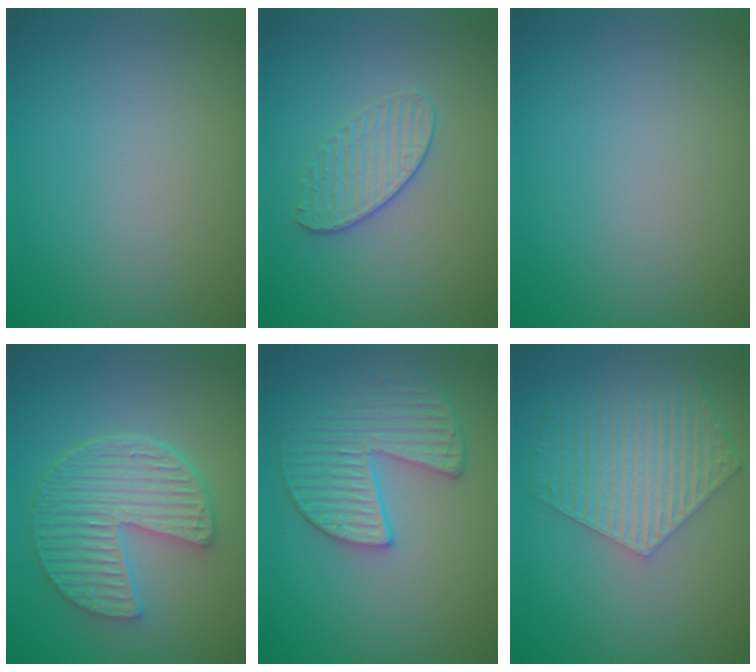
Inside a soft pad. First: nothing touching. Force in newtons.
{"total": 1.9, "press": 1.5, "slide": 1.2}
{"total": 0.0}
{"total": 6.0, "press": 4.8, "slide": 3.6}
{"total": 4.2, "press": 4.1, "slide": 1.0}
{"total": 5.8, "press": 4.6, "slide": 3.6}